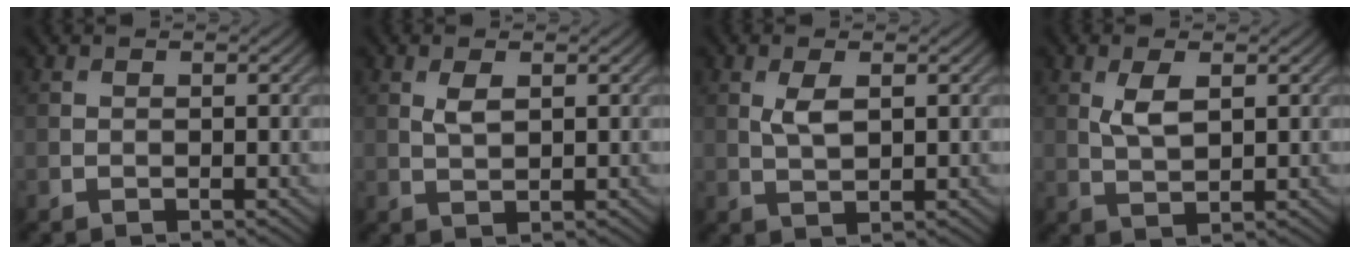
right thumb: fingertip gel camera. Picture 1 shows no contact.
{"total": 2.1, "force": [0.8, 0.9, 1.8], "torque": [-0.041, -0.002, 0.019]}
{"total": 2.9, "force": [0.9, 1.2, 2.5], "torque": [-0.058, -0.001, 0.020]}
{"total": 3.6, "force": [1.2, 1.5, 3.1], "torque": [-0.070, -0.001, 0.027]}